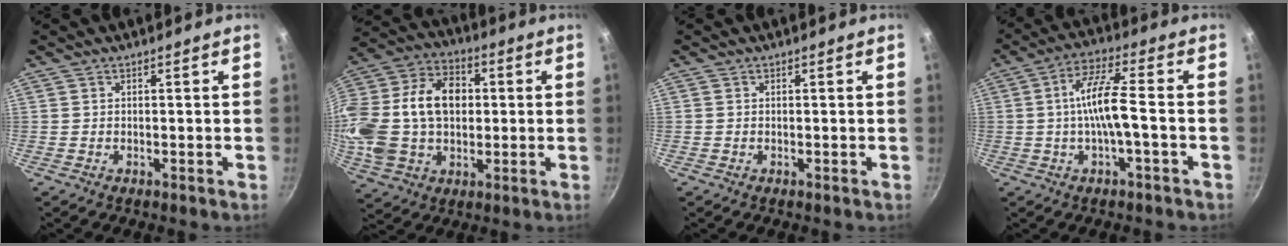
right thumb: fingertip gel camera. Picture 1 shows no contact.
{"total": 24.2, "force": [1.8, 17.0, 17.1], "torque": [-0.331, 0.033, 0.030]}
{"total": 0.0}
{"total": 8.8, "force": [-1.4, 1.7, 8.5], "torque": [-0.162, 0.029, -0.032]}